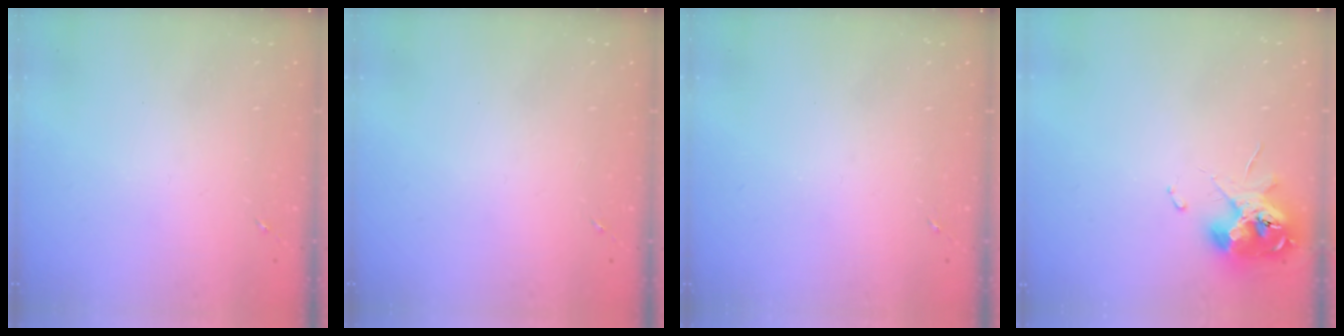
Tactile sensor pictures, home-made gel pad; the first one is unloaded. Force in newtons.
{"total": 0.0}
{"total": 0.0}
{"total": 11.8, "press": 11.7, "slide": 1.4}